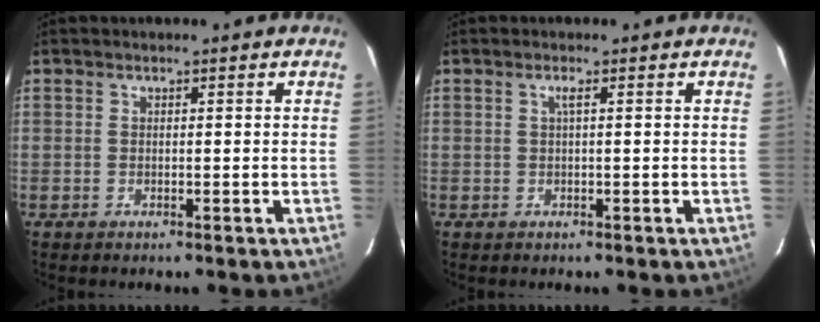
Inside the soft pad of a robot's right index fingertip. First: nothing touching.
{"total": 1.0, "force": [0.2, -0.3, 0.9], "torque": [-0.017, 0.003, 0.001]}